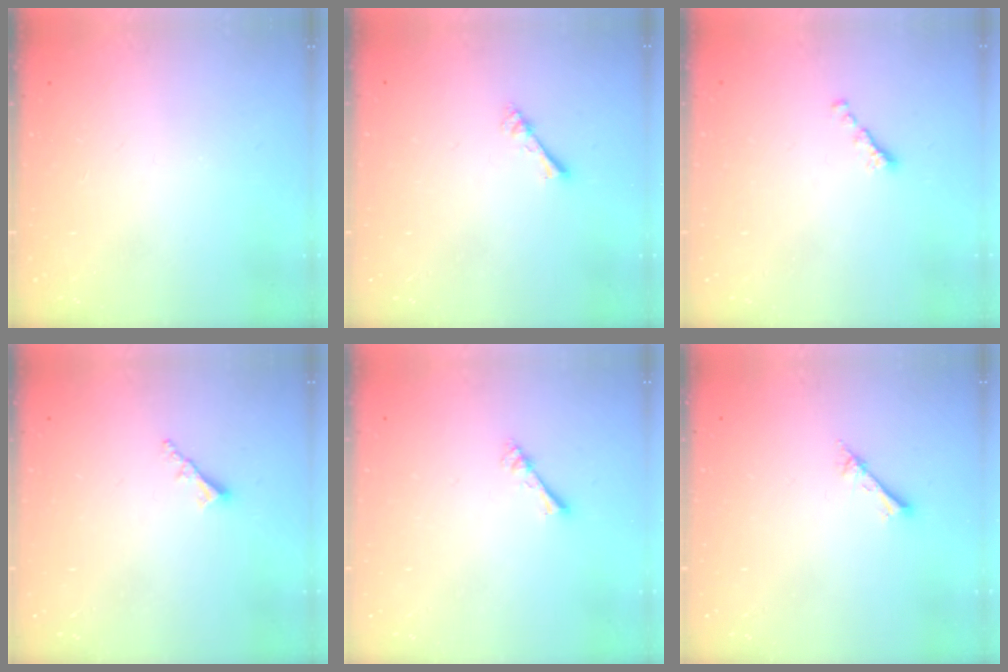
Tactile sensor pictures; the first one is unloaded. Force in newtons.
{"total": 2.4, "press": 2.4, "slide": 0.2}
{"total": 1.5, "press": 1.4, "slide": 0.5}
{"total": 2.3, "press": 2.2, "slide": 0.6}
{"total": 2.4, "press": 2.4, "slide": 0.2}
{"total": 2.4, "press": 2.4, "slide": 0.3}